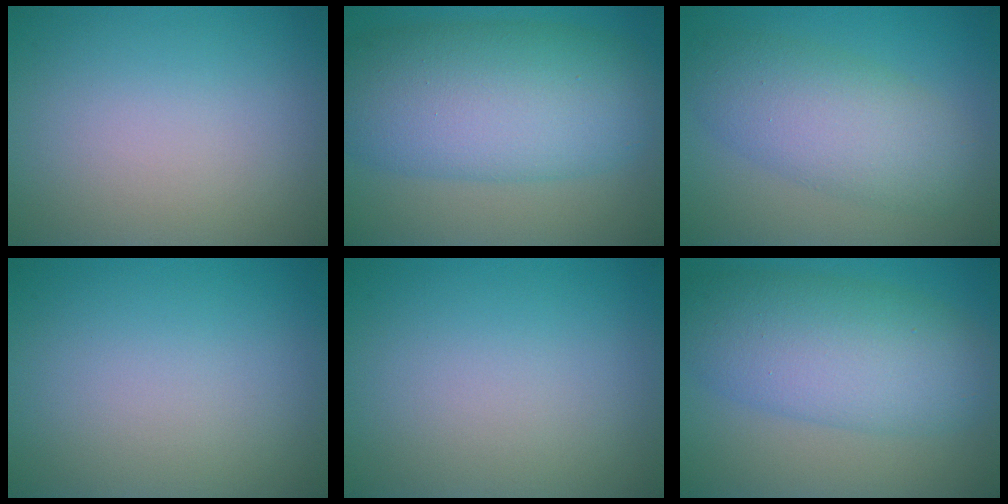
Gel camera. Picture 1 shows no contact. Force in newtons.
{"total": 11.1, "press": 11.1, "slide": 0.1}
{"total": 6.1, "press": 6.1, "slide": 0.2}
{"total": 0.0}
{"total": 0.0}
{"total": 8.2, "press": 8.1, "slide": 0.2}